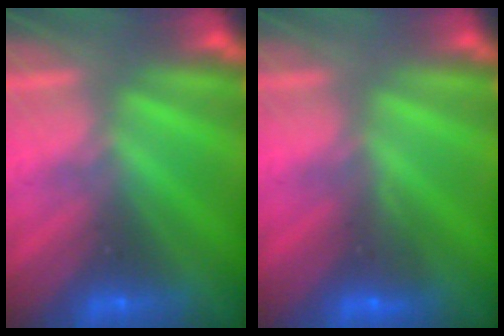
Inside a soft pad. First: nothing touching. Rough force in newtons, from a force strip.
{"total": 2.9}